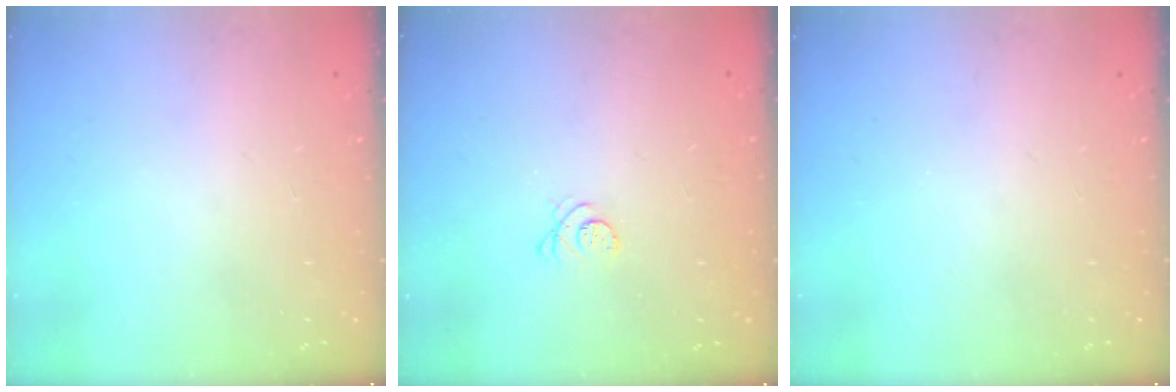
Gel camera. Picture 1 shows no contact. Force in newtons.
{"total": 3.3, "press": 3.2, "slide": 0.5}
{"total": 0.0}